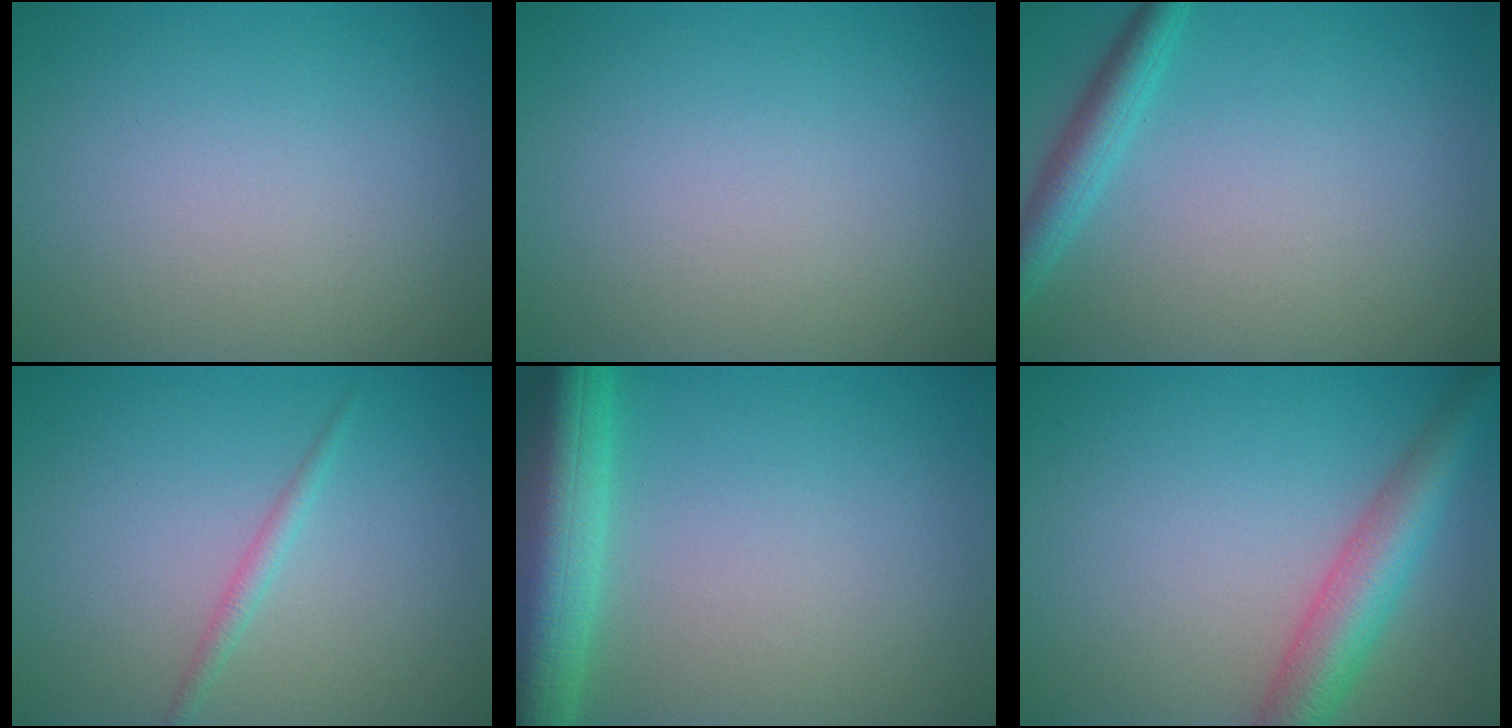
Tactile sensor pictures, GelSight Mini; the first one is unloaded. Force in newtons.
{"total": 0.0}
{"total": 2.7, "press": 2.7, "slide": 0.2}
{"total": 1.1, "press": 1.1, "slide": 0.0}
{"total": 8.9, "press": 8.9, "slide": 0.3}
{"total": 5.3, "press": 5.3, "slide": 0.2}